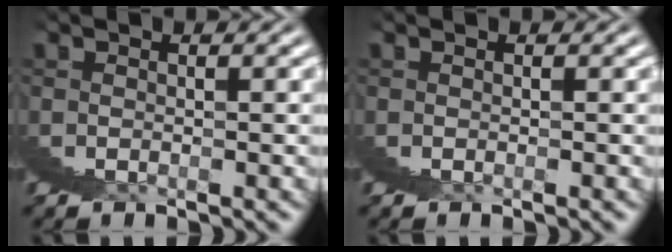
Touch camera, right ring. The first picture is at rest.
{"total": 0.0}